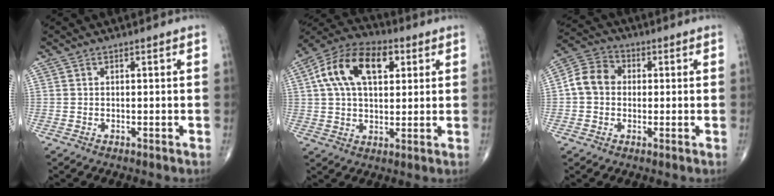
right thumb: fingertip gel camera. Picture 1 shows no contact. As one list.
[{"total": 15.9, "force": [4.8, 9.3, 12.0], "torque": [-0.199, 0.017, 0.075]}, {"total": 7.6, "force": [0.1, 6.4, 4.2], "torque": [-0.067, 0.024, -0.011]}]